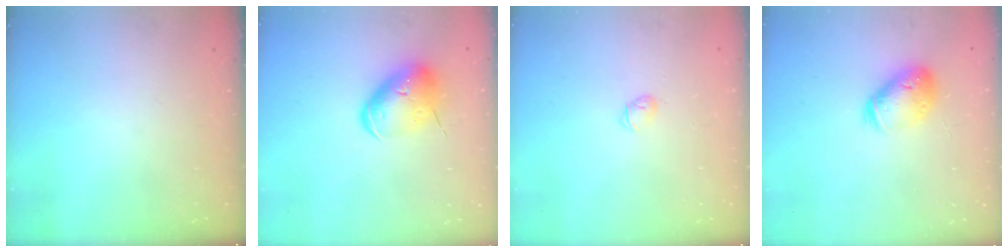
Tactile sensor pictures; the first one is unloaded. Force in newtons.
{"total": 10.0, "press": 9.8, "slide": 1.9}
{"total": 2.8, "press": 2.7, "slide": 0.6}
{"total": 12.3, "press": 12.2, "slide": 1.9}